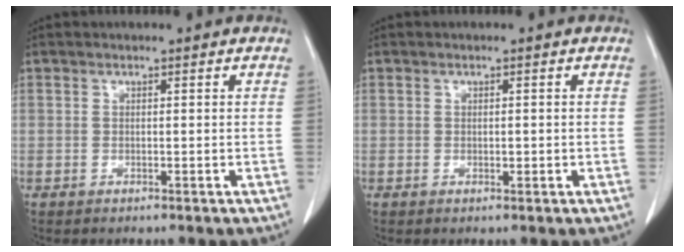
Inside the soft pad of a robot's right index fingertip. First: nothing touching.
{"total": 0.7, "force": [-0.1, 0.4, 0.6], "torque": [-0.011, 0.000, 0.001]}